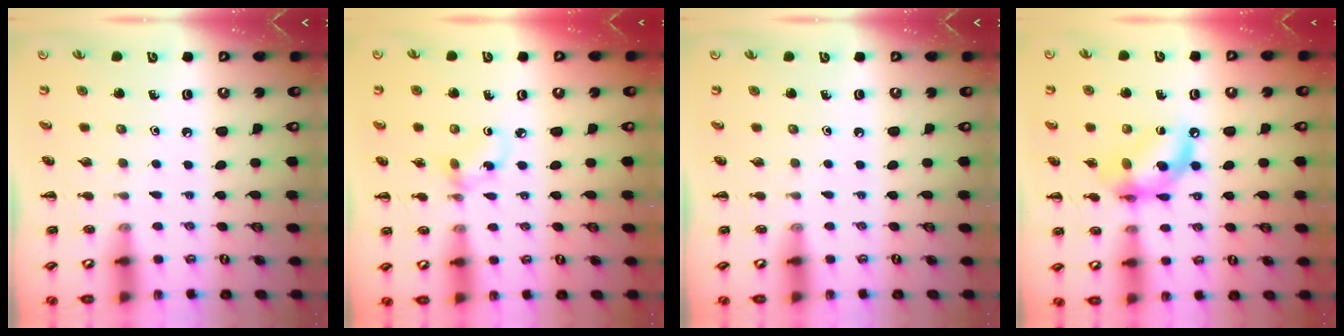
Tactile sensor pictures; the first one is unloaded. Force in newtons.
{"total": 3.3, "press": 3.2, "slide": 0.8}
{"total": 0.0}
{"total": 13.0, "press": 12.7, "slide": 3.1}